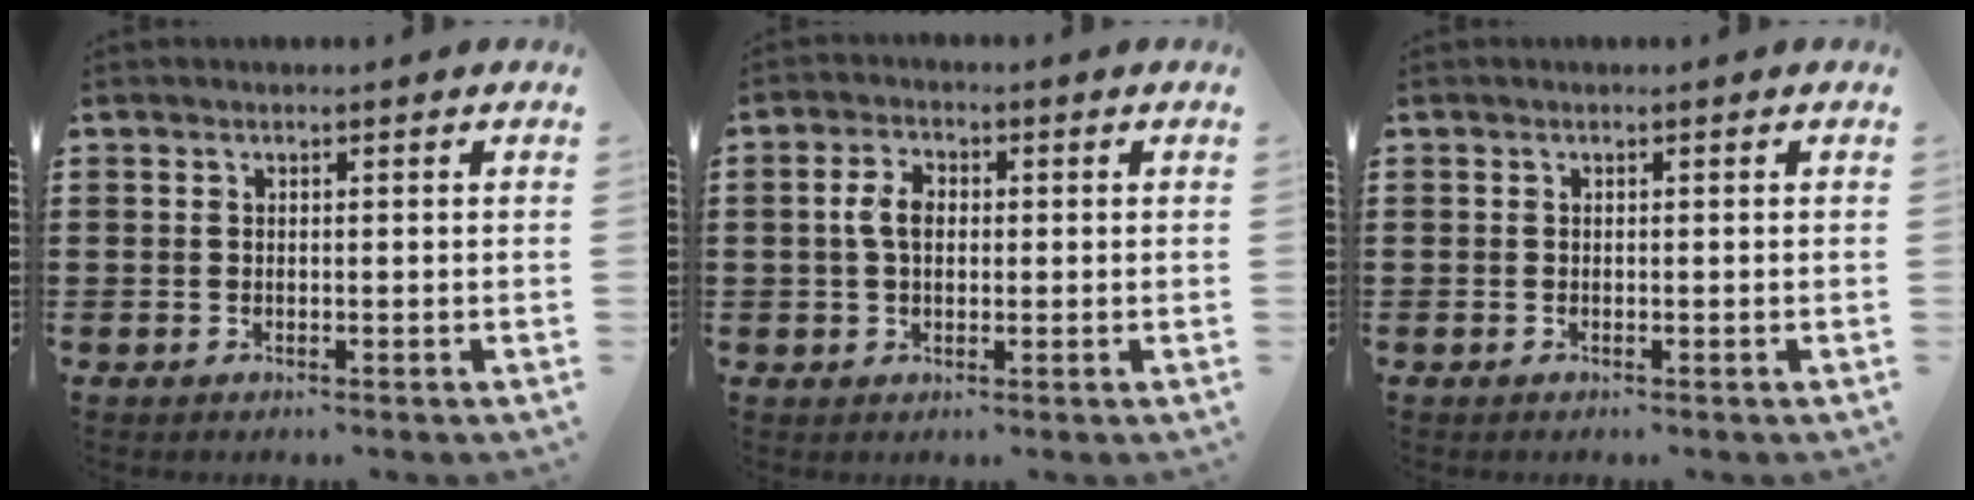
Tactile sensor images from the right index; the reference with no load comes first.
{"total": 4.0, "force": [0.2, 2.5, 3.1], "torque": [-0.073, 0.010, -0.001]}
{"total": 0.0}